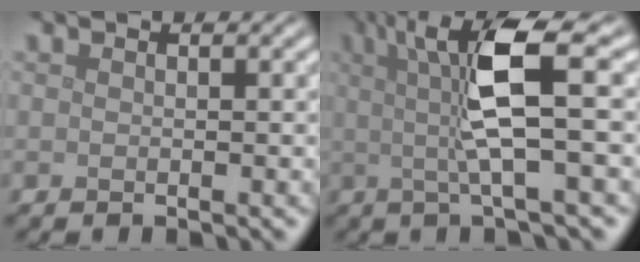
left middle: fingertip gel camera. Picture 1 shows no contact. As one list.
[{"total": 7.8, "force": [1.6, 1.5, 7.4], "torque": [-0.128, 0.008, 0.023]}]